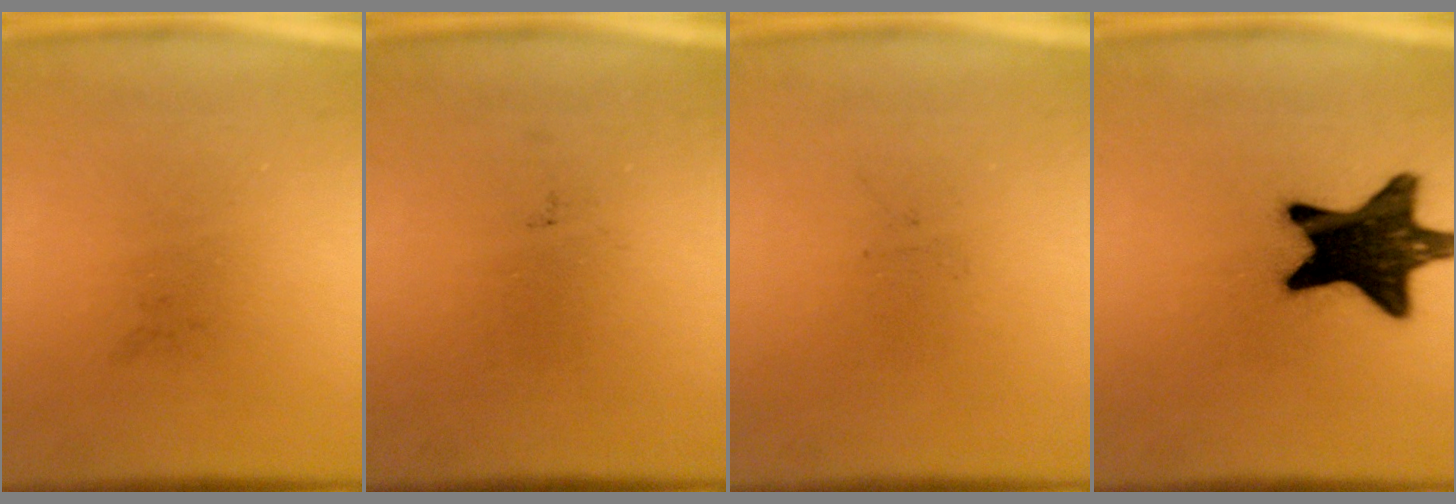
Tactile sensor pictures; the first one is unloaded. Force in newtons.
{"total": 0.0}
{"total": 0.0}
{"total": 18.1}